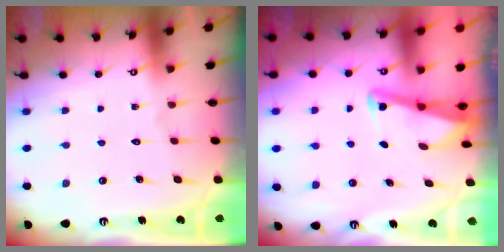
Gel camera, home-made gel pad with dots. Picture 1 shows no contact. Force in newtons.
{"total": 2.9, "press": 2.9, "slide": 0.4}